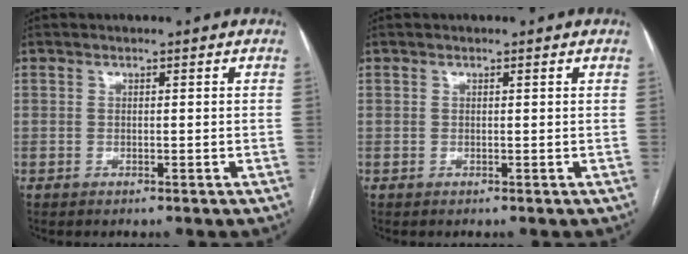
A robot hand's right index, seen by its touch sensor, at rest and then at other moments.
{"total": 0.0}